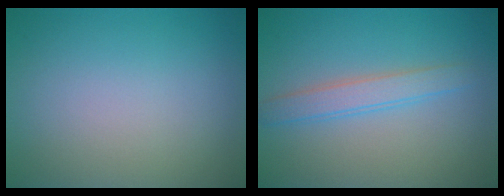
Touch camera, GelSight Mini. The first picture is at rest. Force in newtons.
{"total": 2.5, "press": 2.5, "slide": 0.0}